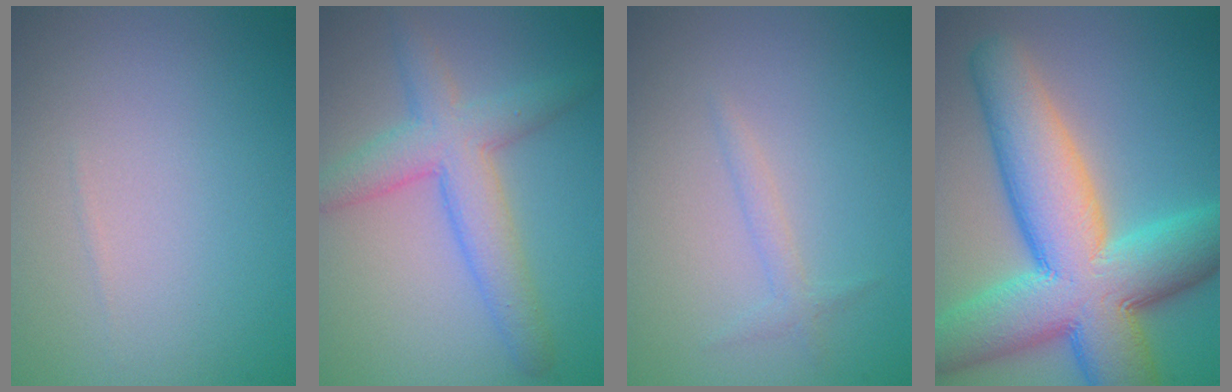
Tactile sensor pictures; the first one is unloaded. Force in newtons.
{"total": 4.9, "press": 4.9, "slide": 0.1}
{"total": 1.1, "press": 1.1, "slide": 0.1}
{"total": 13.8, "press": 13.8, "slide": 0.6}